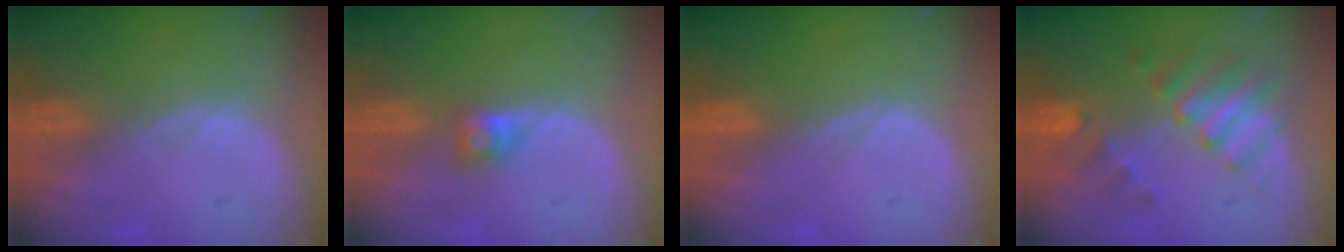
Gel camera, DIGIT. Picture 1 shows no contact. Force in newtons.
{"total": 2.7, "press": 2.5, "slide": 1.1}
{"total": 0.0}
{"total": 7.7, "press": 6.9, "slide": 3.3}